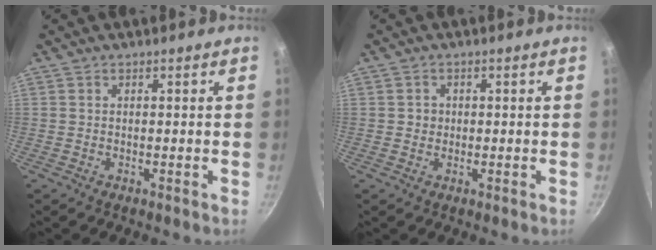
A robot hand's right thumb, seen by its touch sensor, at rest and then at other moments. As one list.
[{"total": 1.7, "force": [0.1, 1.6, 0.5], "torque": [0.002, 0.003, -0.001]}]